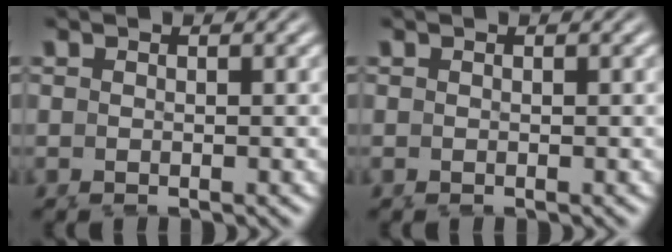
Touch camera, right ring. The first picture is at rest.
{"total": 0.0}